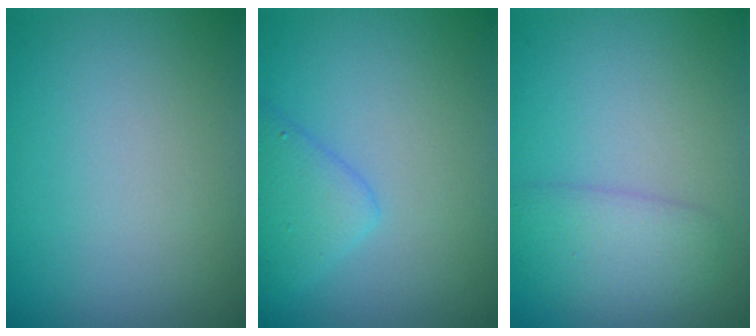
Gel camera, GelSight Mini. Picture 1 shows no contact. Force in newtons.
{"total": 2.8, "press": 2.8, "slide": 0.1}
{"total": 2.7, "press": 2.7, "slide": 0.1}